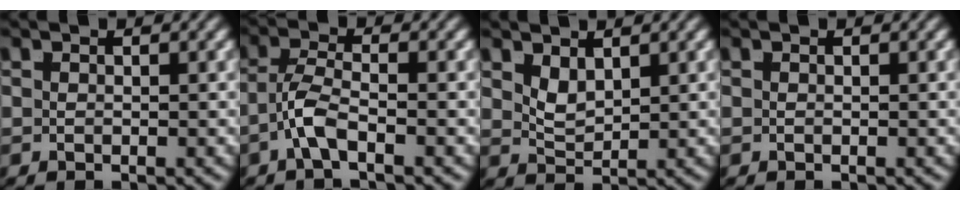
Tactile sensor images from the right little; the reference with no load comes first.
{"total": 2.9, "force": [-1.3, 0.9, 2.4], "torque": [-0.054, -0.012, -0.020]}
{"total": 1.9, "force": [1.3, 0.7, 1.2], "torque": [-0.021, -0.009, 0.031]}
{"total": 0.0}